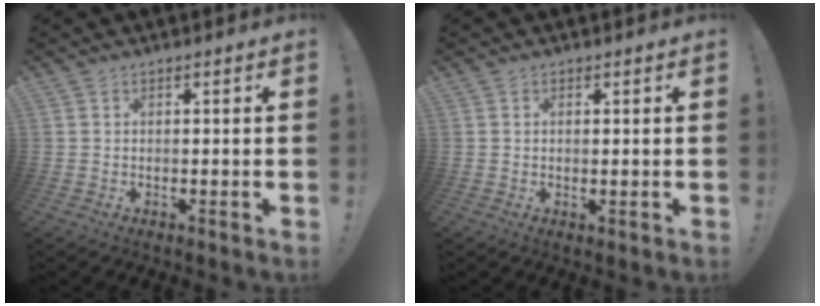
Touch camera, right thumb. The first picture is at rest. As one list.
[{"total": 0.7, "force": [0.4, 0.3, 0.5], "torque": [-0.004, -0.002, 0.006]}]